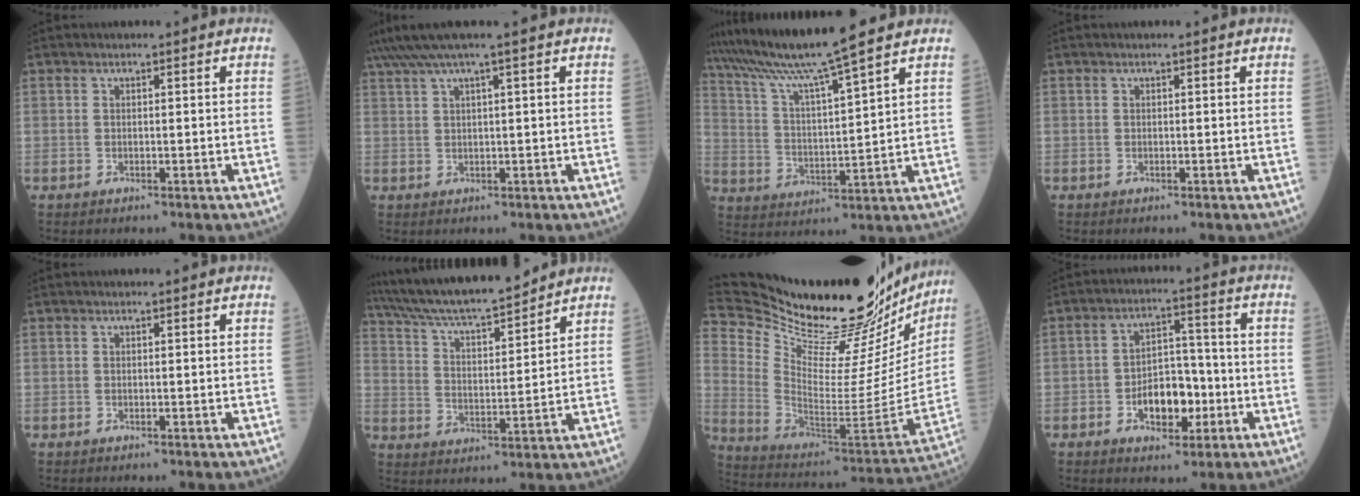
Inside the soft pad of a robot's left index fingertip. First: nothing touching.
{"total": 5.0, "force": [3.5, -1.1, 3.5], "torque": [-0.071, 0.027, 0.068]}
{"total": 11.6, "force": [9.9, -1.9, 5.7], "torque": [-0.111, 0.006, 0.183]}
{"total": 0.0}
{"total": 0.0}
{"total": 15.7, "force": [14.2, 1.4, 6.5], "torque": [-0.123, 0.010, 0.245]}
{"total": 35.1, "force": [31.2, 6.1, 15.0], "torque": [-0.259, -0.101, 0.435]}
{"total": 8.0, "force": [-2.7, 4.5, 6.0], "torque": [-0.103, 0.014, -0.044]}